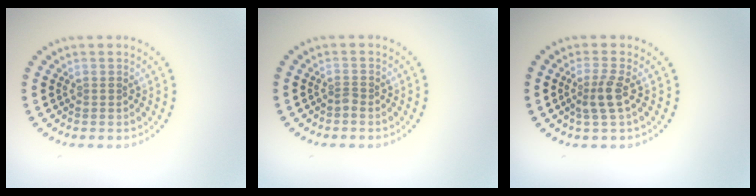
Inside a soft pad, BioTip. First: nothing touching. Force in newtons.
{"total": 0.8, "press": 0.5, "slide": 0.6}
{"total": 2.3, "press": 1.9, "slide": 1.4}